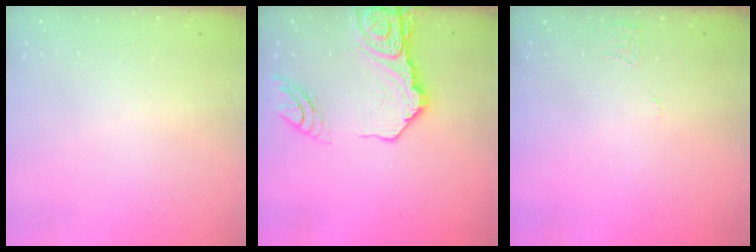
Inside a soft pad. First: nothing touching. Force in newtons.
{"total": 17.6, "press": 17.6, "slide": 1.1}
{"total": 3.9, "press": 3.9, "slide": 0.3}